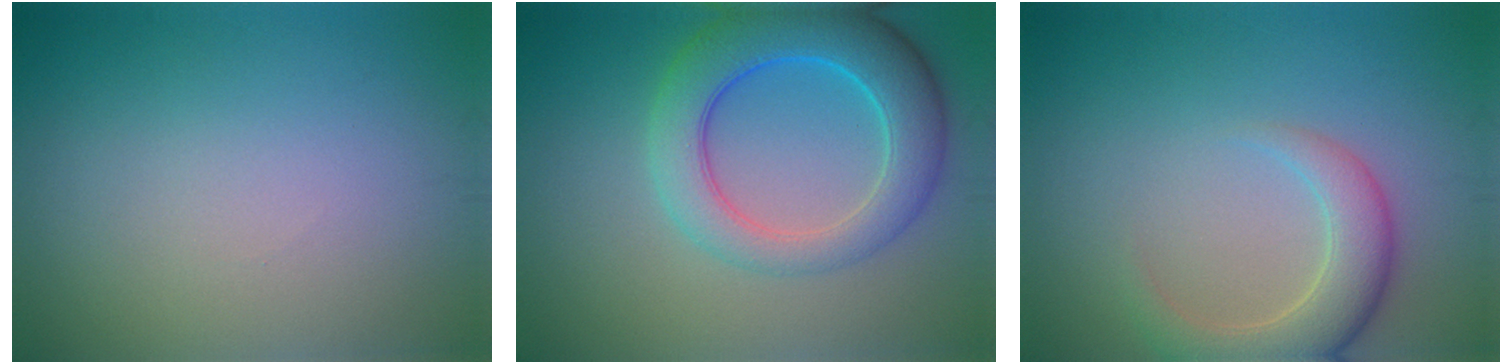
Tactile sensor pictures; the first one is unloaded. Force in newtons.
{"total": 7.4, "press": 7.4, "slide": 0.3}
{"total": 4.6, "press": 4.6, "slide": 0.4}